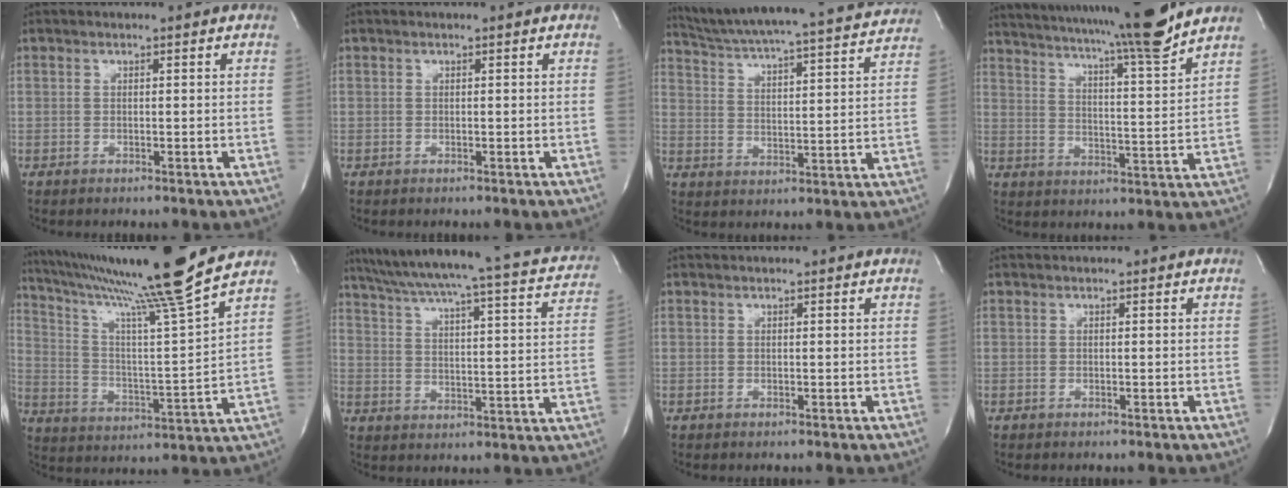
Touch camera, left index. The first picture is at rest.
{"total": 0.0}
{"total": 23.5, "force": [22.0, 0.6, 8.4], "torque": [-0.142, -0.033, 0.293]}
{"total": 19.5, "force": [16.9, -0.8, 9.7], "torque": [-0.168, -0.032, 0.240]}
{"total": 20.2, "force": [16.8, -3.0, 10.9], "torque": [-0.193, -0.036, 0.264]}
{"total": 25.0, "force": [21.4, 2.5, 12.7], "torque": [-0.194, -0.025, 0.266]}
{"total": 1.4, "force": [1.4, 0.0, 0.4], "torque": [-0.010, 0.011, 0.016]}
{"total": 0.6, "force": [0.5, 0.0, 0.1], "torque": [-0.002, 0.003, 0.005]}